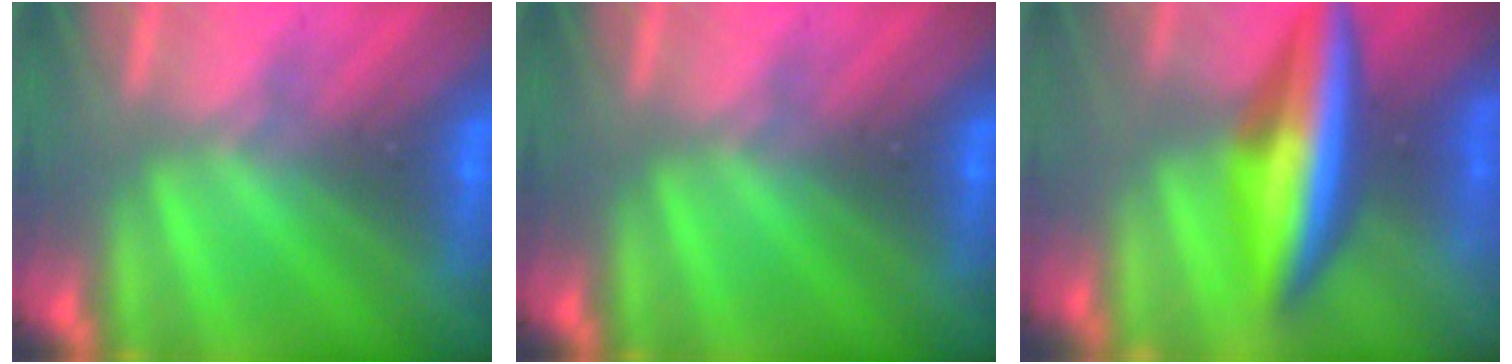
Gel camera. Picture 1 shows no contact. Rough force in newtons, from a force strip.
{"total": 0.0}
{"total": 9.8}